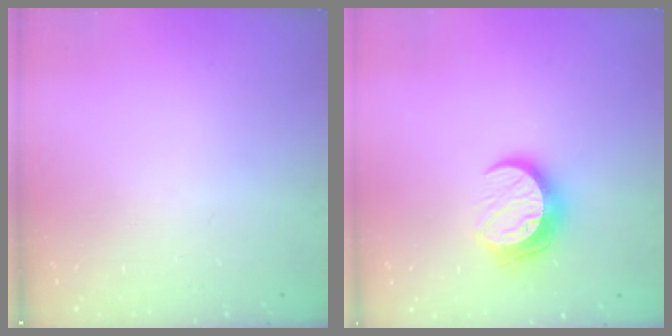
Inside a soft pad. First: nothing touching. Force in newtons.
{"total": 12.0, "press": 12.0, "slide": 0.8}